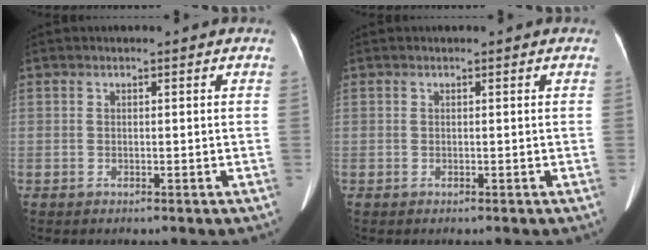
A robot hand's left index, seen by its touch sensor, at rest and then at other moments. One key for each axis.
{"total": 0.0}